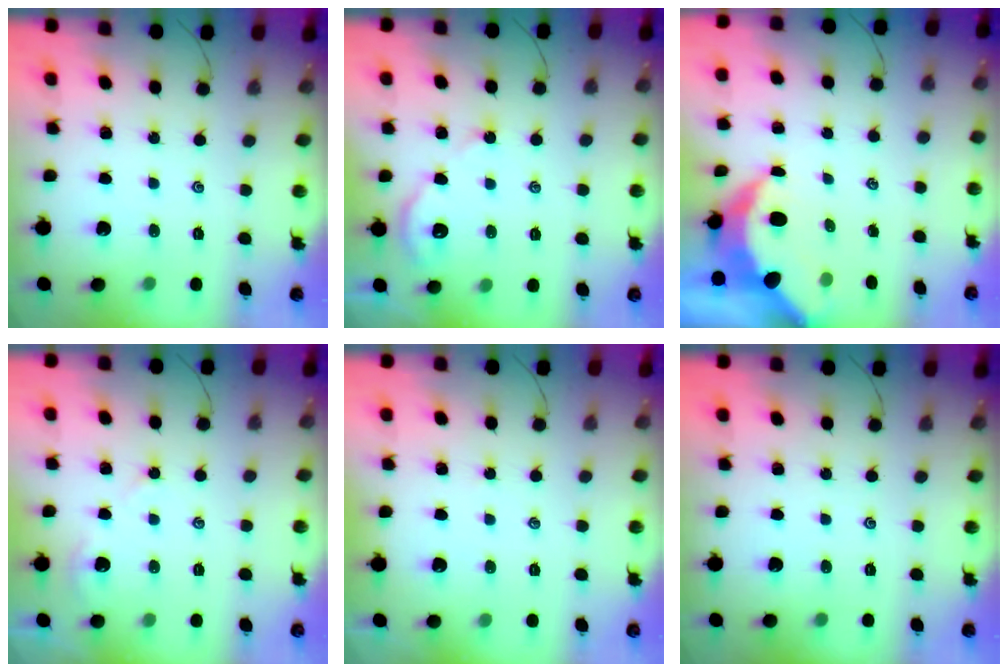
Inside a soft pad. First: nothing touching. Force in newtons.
{"total": 2.9, "press": 2.9, "slide": 0.4}
{"total": 6.9, "press": 6.9, "slide": 0.9}
{"total": 2.8, "press": 2.8, "slide": 0.4}
{"total": 1.9, "press": 1.8, "slide": 0.4}
{"total": 0.0}